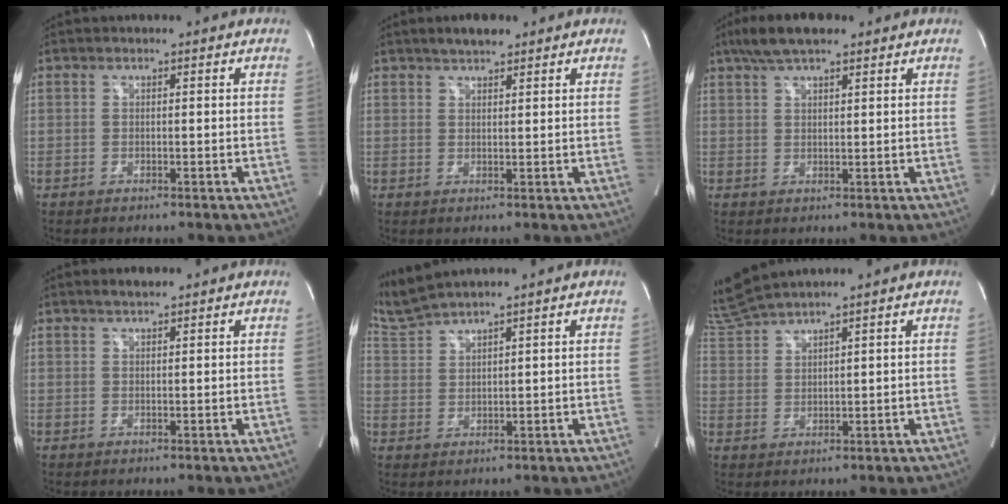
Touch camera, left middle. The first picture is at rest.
{"total": 3.2, "force": [2.6, 0.9, 1.6], "torque": [-0.036, 0.008, 0.045]}
{"total": 6.6, "force": [4.8, 1.8, 4.1], "torque": [-0.086, 0.020, 0.087]}
{"total": 1.5, "force": [1.4, 0.2, 0.7], "torque": [-0.022, 0.006, 0.028]}
{"total": 5.2, "force": [4.9, -1.6, 0.9], "torque": [-0.040, 0.006, 0.111]}
{"total": 6.1, "force": [5.8, -1.5, 1.1], "torque": [-0.046, 0.008, 0.128]}